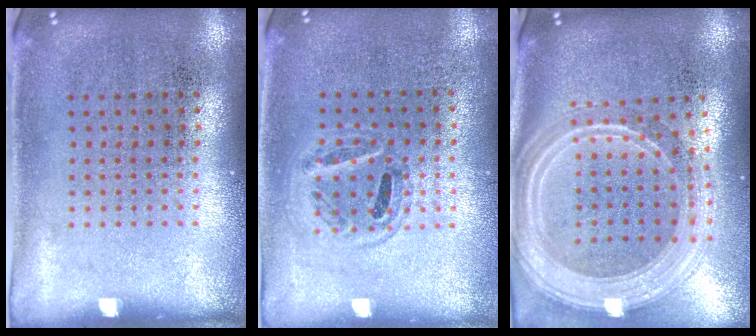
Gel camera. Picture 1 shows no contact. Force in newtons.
{"total": 0.9, "press": 0.9, "slide": 0.3}
{"total": 2.9, "press": 2.3, "slide": 1.7}